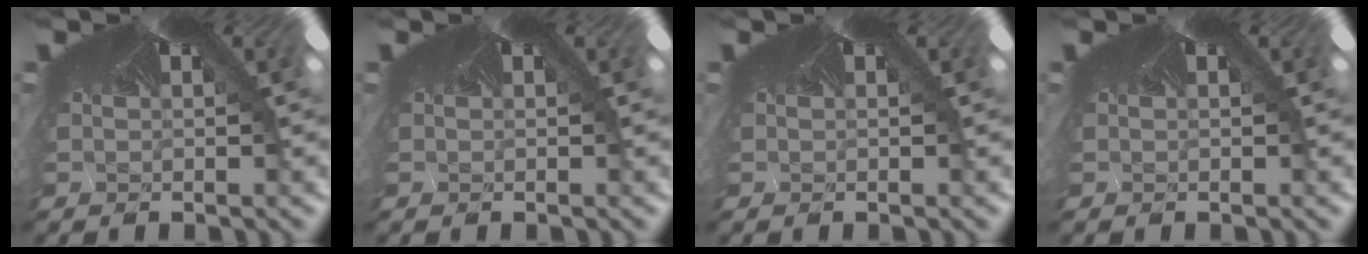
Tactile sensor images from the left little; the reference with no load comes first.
{"total": 0.0}
{"total": 0.0}
{"total": 0.0}